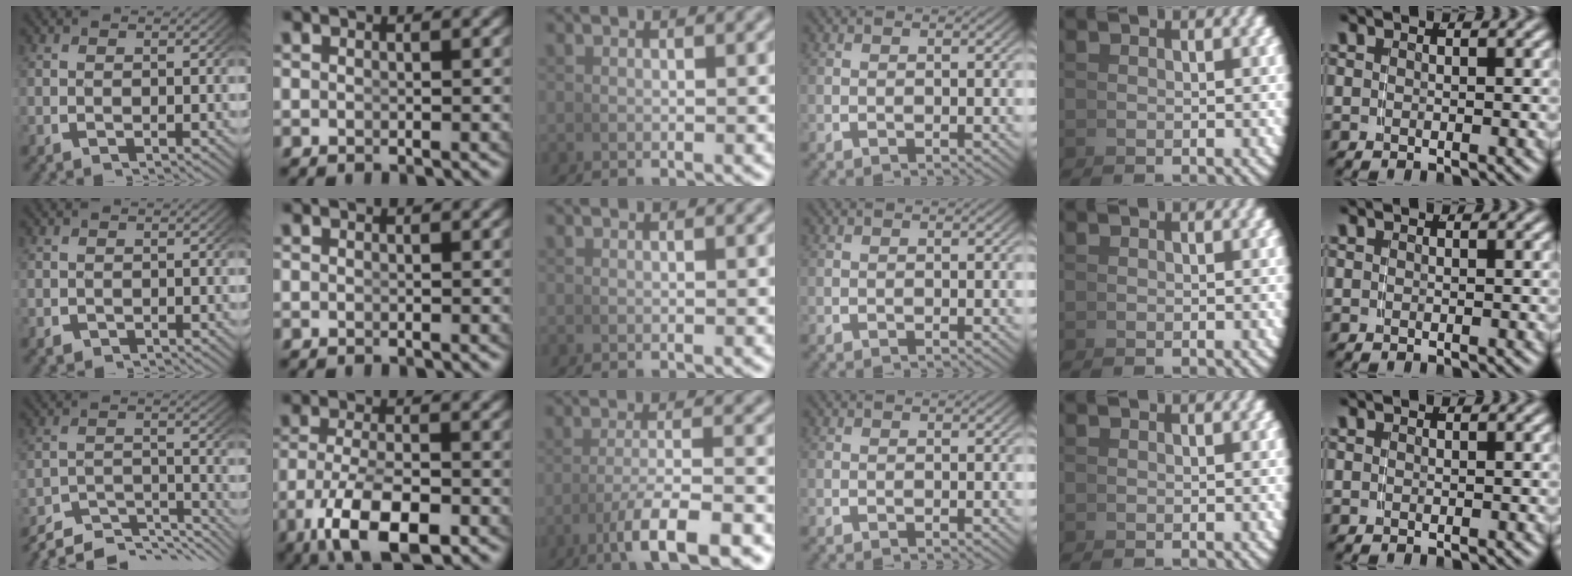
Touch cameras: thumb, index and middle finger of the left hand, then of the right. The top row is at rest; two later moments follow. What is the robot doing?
{"motion": "grasp_and_lifting", "object": "photo album"}